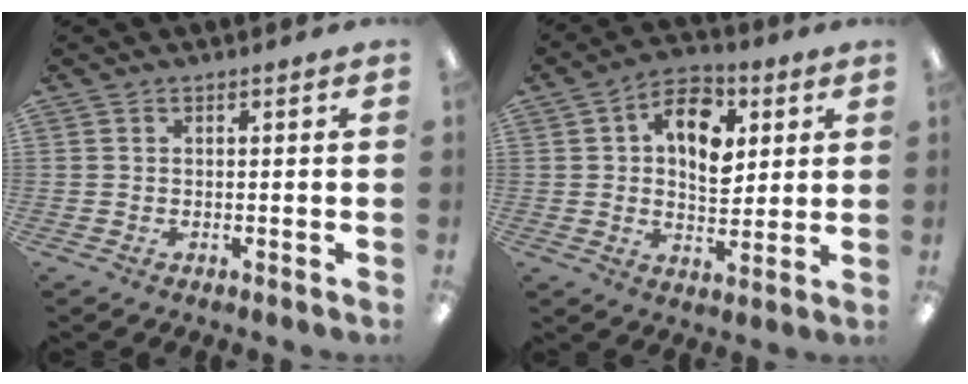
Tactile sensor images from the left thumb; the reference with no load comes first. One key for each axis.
{"total": 11.5, "fx": 4.0, "fy": 7.4, "fz": 7.9, "tx": -0.105, "ty": -0.006, "tz": 0.070}